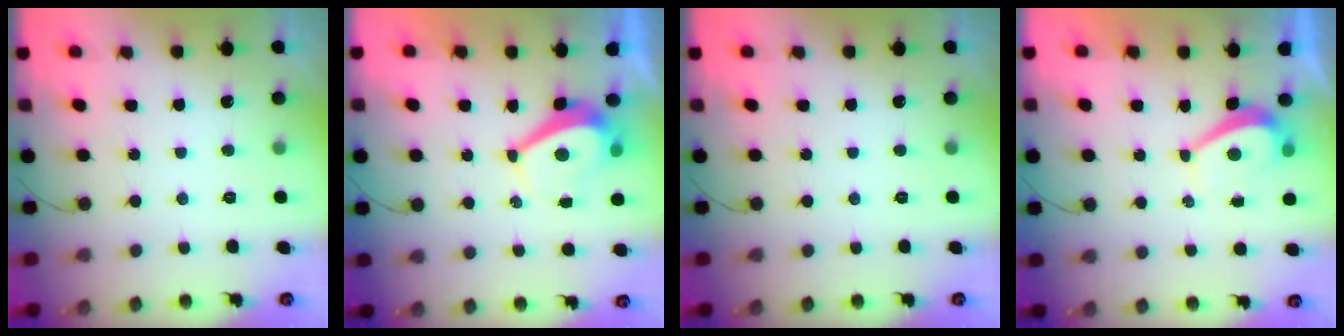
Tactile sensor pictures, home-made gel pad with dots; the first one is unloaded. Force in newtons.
{"total": 4.6, "press": 4.5, "slide": 0.6}
{"total": 0.0}
{"total": 2.7, "press": 2.6, "slide": 0.7}